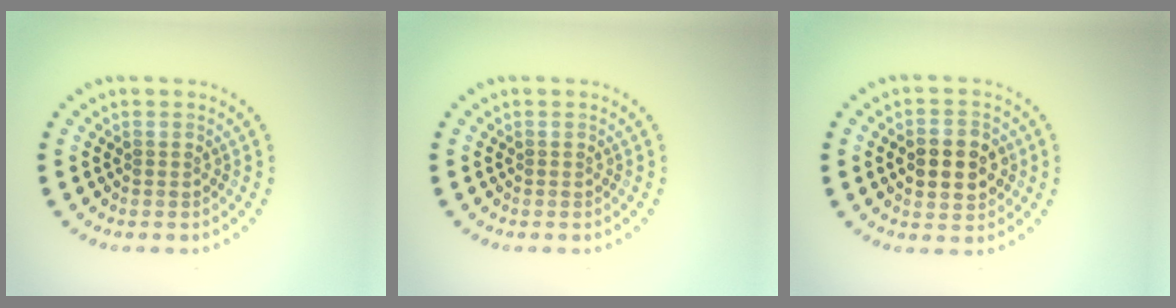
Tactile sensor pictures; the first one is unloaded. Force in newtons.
{"total": 0.0}
{"total": 4.7, "press": 4.7, "slide": 0.3}